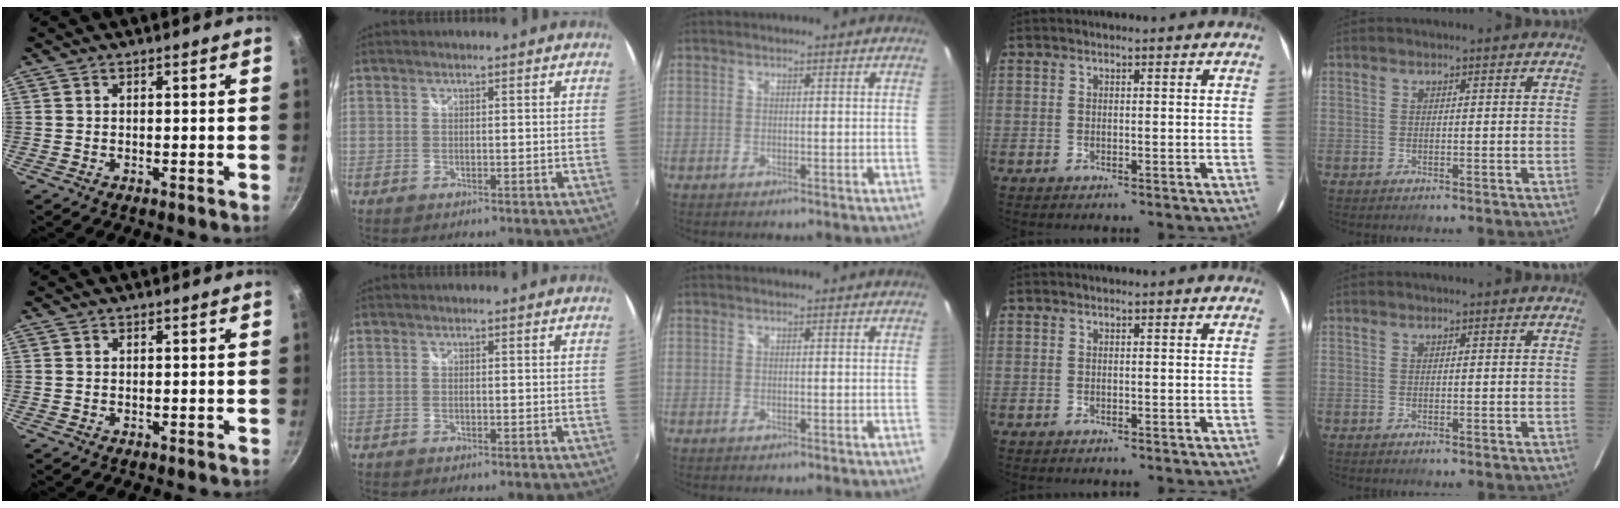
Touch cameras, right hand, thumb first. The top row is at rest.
{"index": {"total": 0.5, "force": [-0.4, 0.3, 0.2], "torque": [-0.005, -0.001, -0.008]}}